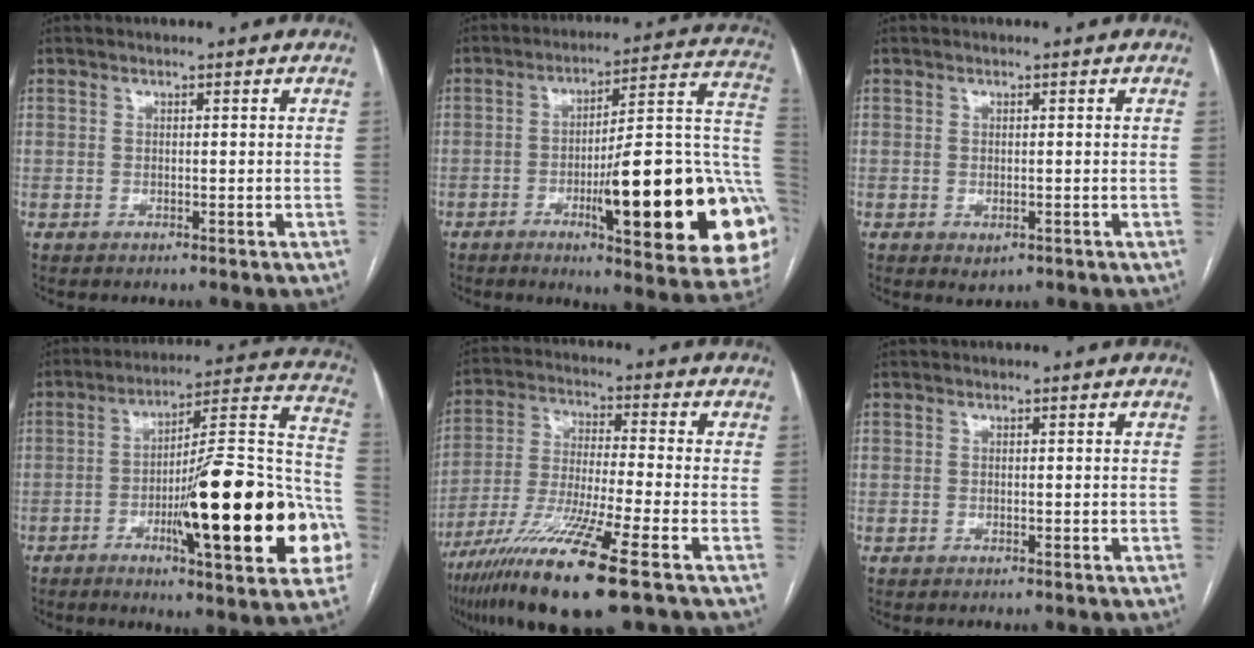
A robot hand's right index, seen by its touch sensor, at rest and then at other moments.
{"total": 26.1, "force": [-6.2, 3.8, 25.1], "torque": [-0.253, 0.002, -0.080]}
{"total": 1.7, "force": [-0.7, 0.9, 1.3], "torque": [-0.016, -0.003, -0.001]}
{"total": 24.9, "force": [-7.4, 3.1, 23.6], "torque": [-0.285, 0.007, -0.101]}
{"total": 16.3, "force": [-9.4, 0.1, 13.4], "torque": [-0.268, -0.046, -0.172]}
{"total": 0.0}